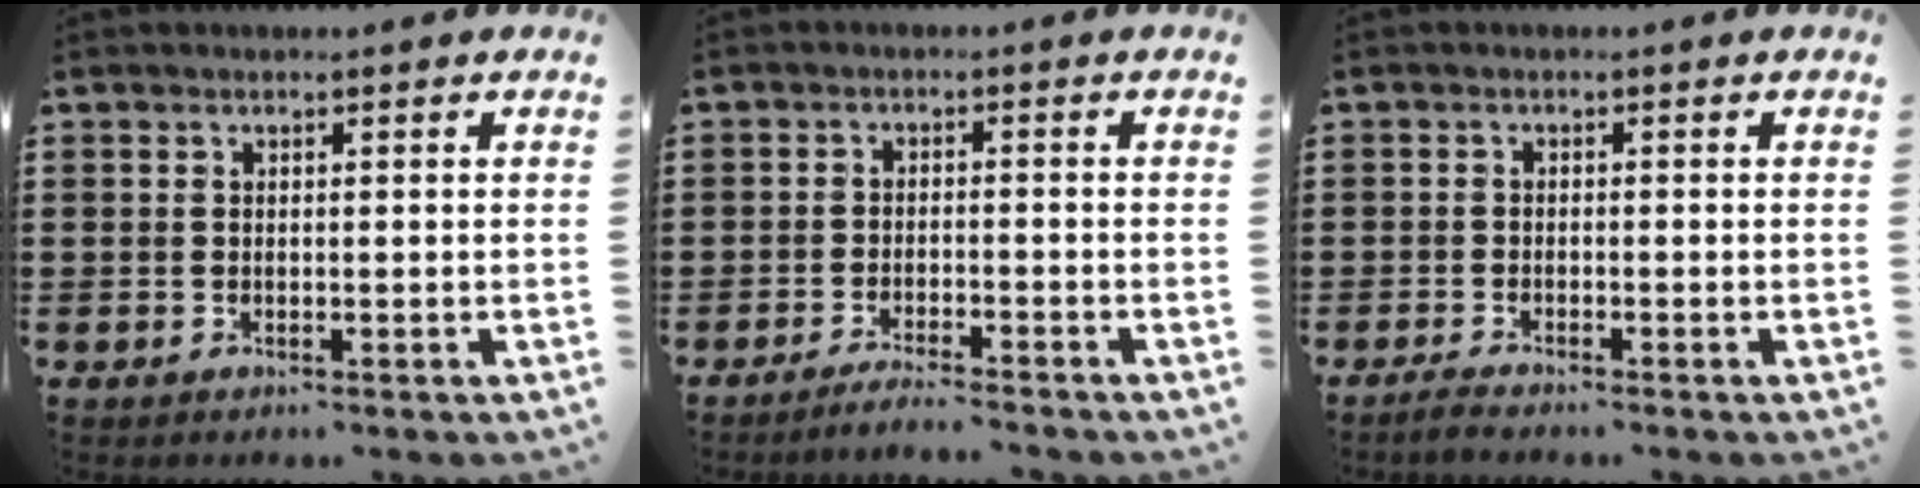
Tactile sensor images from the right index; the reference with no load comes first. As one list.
[{"total": 2.8, "force": [-2.7, -0.5, 0.5], "torque": [-0.010, -0.002, -0.055]}, {"total": 1.5, "force": [-1.5, -0.3, 0.2], "torque": [-0.004, -0.001, -0.028]}]